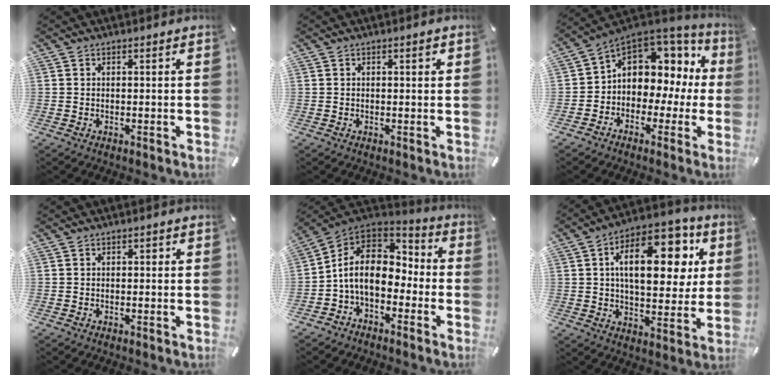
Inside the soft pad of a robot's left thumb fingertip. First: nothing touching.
{"total": 1.1, "force": [0.4, 0.3, 1.0], "torque": [-0.012, 0.001, 0.003]}
{"total": 8.2, "force": [2.8, 6.9, 3.3], "torque": [-0.054, -0.033, 0.052]}
{"total": 0.6, "force": [-0.1, 0.4, 0.4], "torque": [-0.007, 0.002, -0.004]}
{"total": 11.8, "force": [-1.8, 8.9, 7.6], "torque": [-0.159, 0.010, -0.036]}
{"total": 20.2, "force": [6.3, 10.8, 15.8], "torque": [-0.226, -0.016, 0.098]}